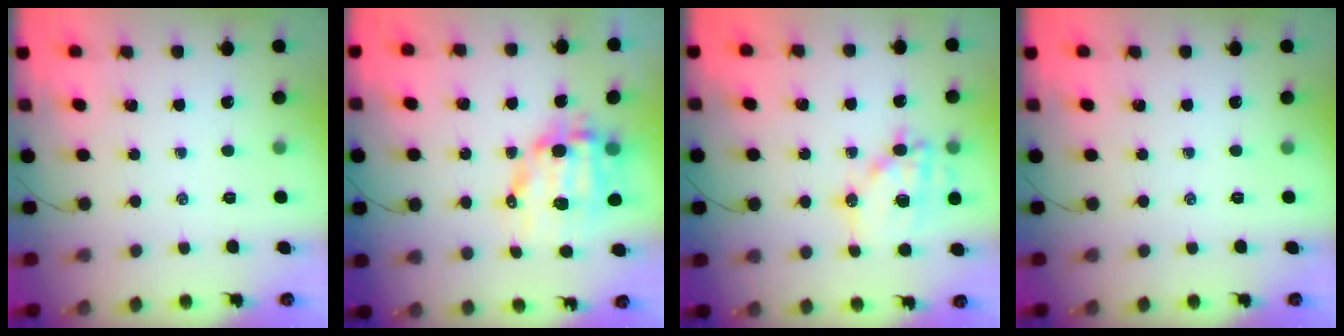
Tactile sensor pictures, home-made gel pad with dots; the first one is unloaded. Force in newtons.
{"total": 12.0, "press": 11.8, "slide": 2.4}
{"total": 15.9, "press": 15.5, "slide": 3.4}
{"total": 0.0}